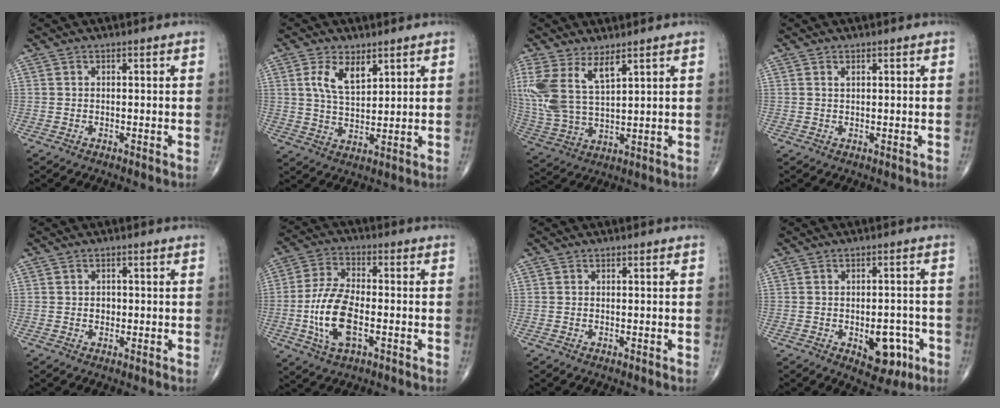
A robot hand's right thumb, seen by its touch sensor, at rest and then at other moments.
{"total": 7.1, "force": [3.4, 3.6, 5.1], "torque": [-0.083, -0.019, 0.069]}
{"total": 12.3, "force": [6.1, 5.2, 9.4], "torque": [-0.212, -0.022, 0.134]}
{"total": 0.8, "force": [0.4, 0.4, 0.5], "torque": [-0.009, 0.002, 0.009]}
{"total": 1.5, "force": [-0.1, 1.2, 0.8], "torque": [-0.006, 0.003, -0.002]}
{"total": 11.9, "force": [-2.8, 5.5, 10.2], "torque": [-0.209, 0.012, -0.054]}
{"total": 0.0}
{"total": 8.0, "force": [-2.9, 4.5, 5.9], "torque": [-0.048, 0.016, -0.027]}